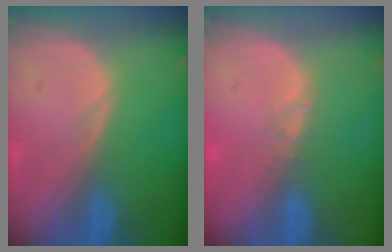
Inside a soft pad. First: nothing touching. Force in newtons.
{"total": 0.9, "press": 0.8, "slide": 0.5}